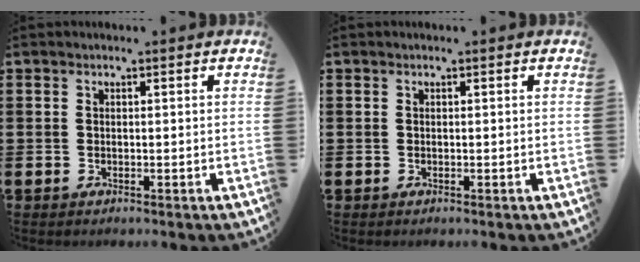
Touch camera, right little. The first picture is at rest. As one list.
[{"total": 0.0}]